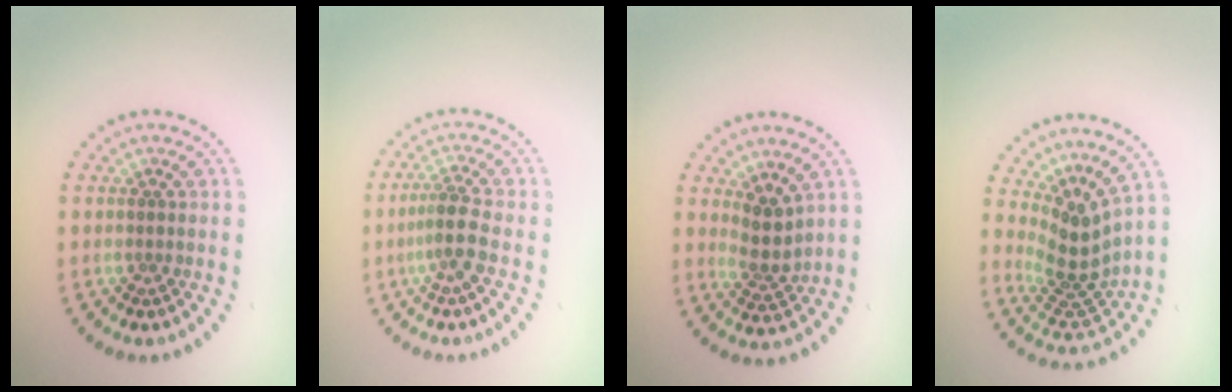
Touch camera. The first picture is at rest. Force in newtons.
{"total": 2.7, "press": 2.1, "slide": 1.7}
{"total": 2.5, "press": 2.0, "slide": 1.6}
{"total": 3.9, "press": 2.7, "slide": 2.8}